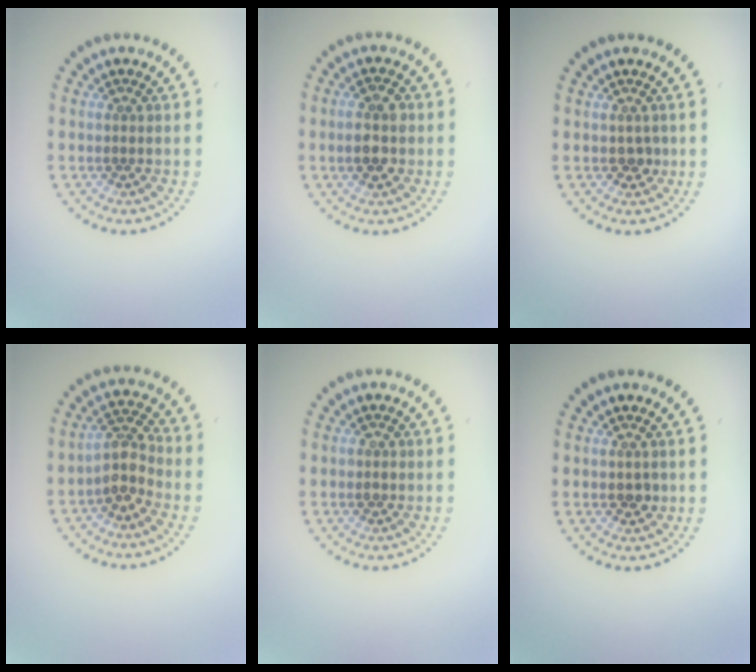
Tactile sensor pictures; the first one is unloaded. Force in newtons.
{"total": 2.8, "press": 2.8, "slide": 0.1}
{"total": 1.0, "press": 0.9, "slide": 0.4}
{"total": 2.9, "press": 2.3, "slide": 1.8}
{"total": 0.9, "press": 0.8, "slide": 0.3}
{"total": 1.1, "press": 1.1, "slide": 0.1}